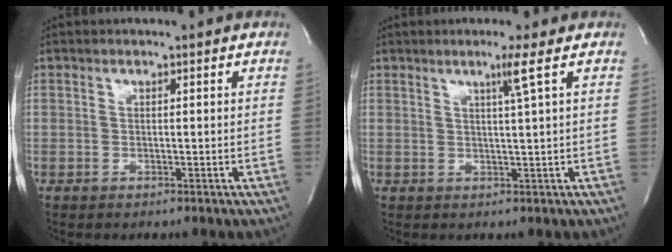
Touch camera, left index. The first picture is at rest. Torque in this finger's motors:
{"motor_torque": [0.16, -0.11, 0.15, 0.05]}